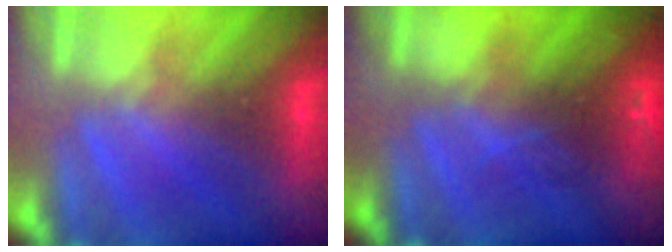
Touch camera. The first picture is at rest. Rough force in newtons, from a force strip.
{"total": 2.9}